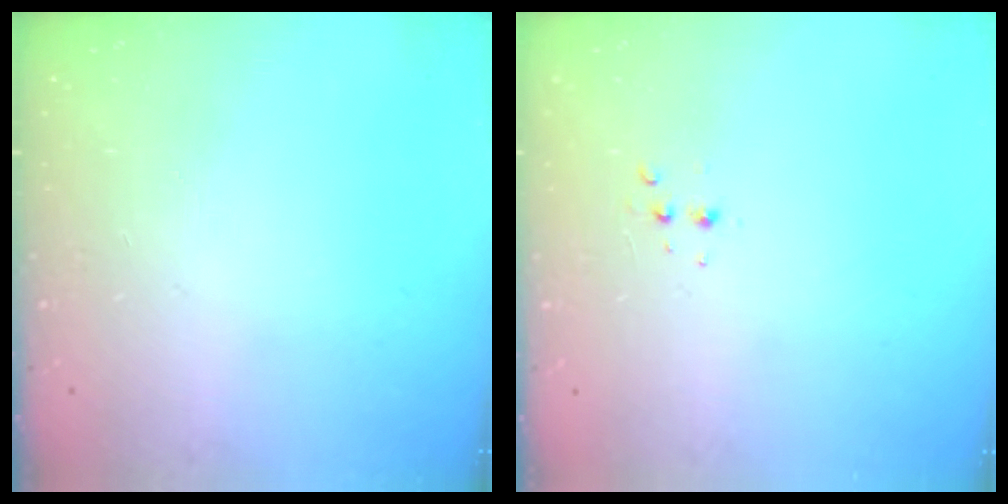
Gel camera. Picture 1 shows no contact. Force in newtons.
{"total": 3.1, "press": 3.0, "slide": 0.6}